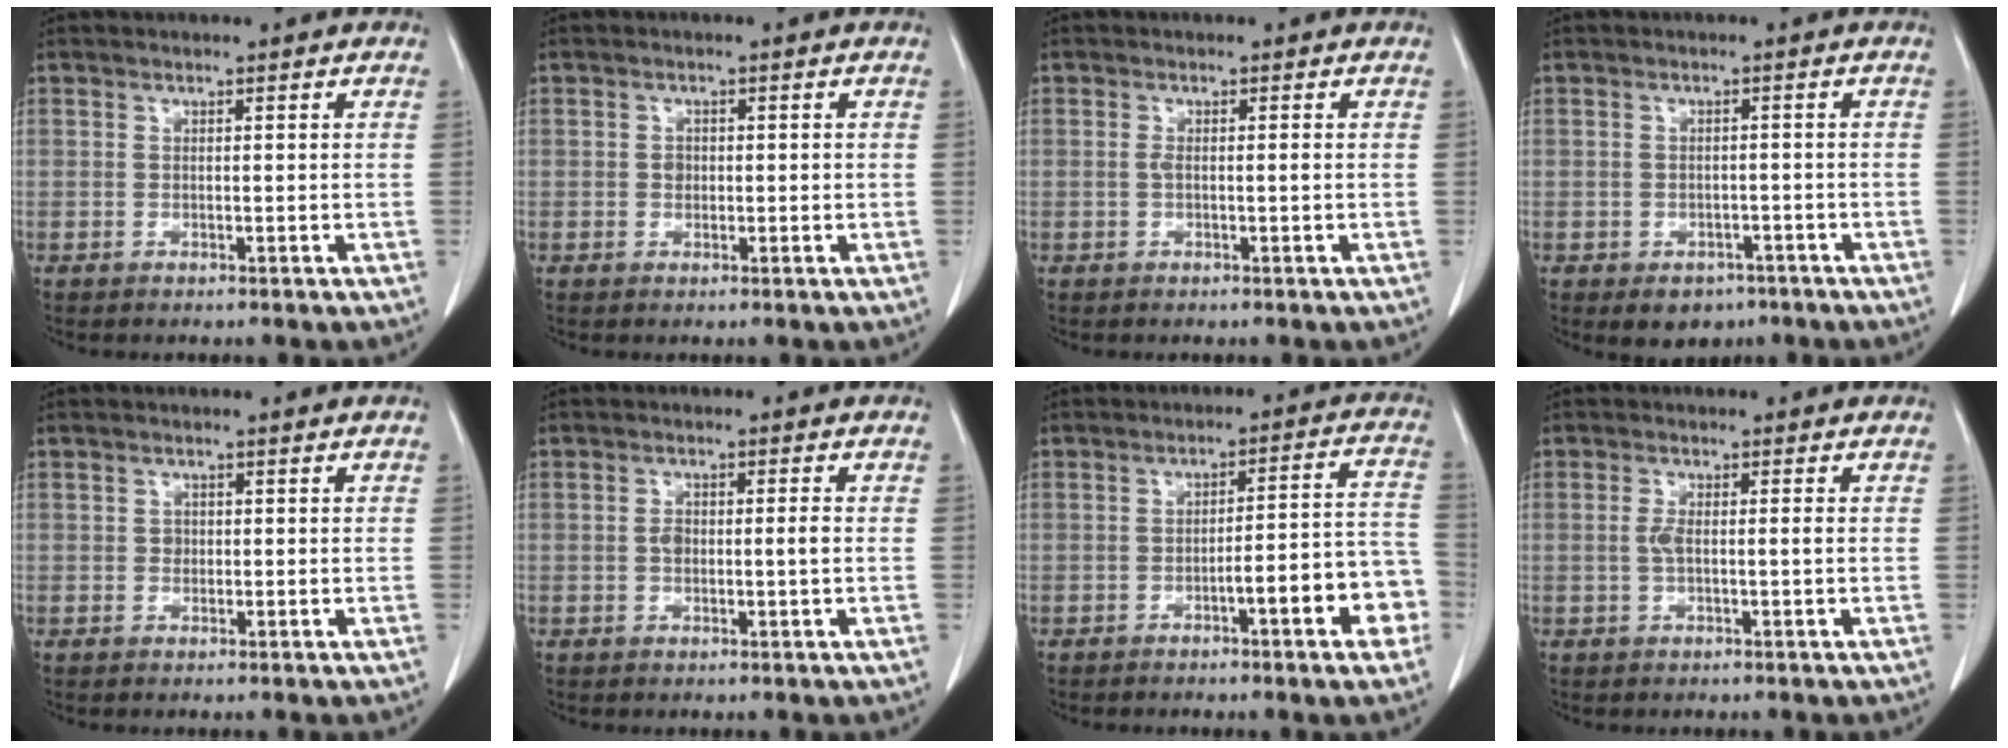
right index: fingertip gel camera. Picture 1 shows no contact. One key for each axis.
{"total": 1.3, "fx": -0.1, "fy": 1.1, "fz": 0.7, "tx": -0.012, "ty": 0.003, "tz": -0.001}
{"total": 1.1, "fx": -0.2, "fy": 0.1, "fz": 1.1, "tx": -0.022, "ty": 0.000, "tz": -0.002}
{"total": 4.1, "fx": -2.6, "fy": 2.8, "fz": 1.4, "tx": -0.012, "ty": 0.005, "tz": -0.026}
{"total": 0.9, "fx": 0.0, "fy": 0.8, "fz": 0.4, "tx": -0.003, "ty": 0.003, "tz": 0.000}
{"total": 3.0, "fx": -0.2, "fy": 0.9, "fz": 2.9, "tx": -0.054, "ty": 0.004, "tz": -0.001}
{"total": 9.8, "fx": -4.1, "fy": 1.4, "fz": 8.8, "tx": -0.100, "ty": 0.032, "tz": -0.051}
{"total": 2.2, "fx": -0.2, "fy": 0.3, "fz": 2.2, "tx": -0.047, "ty": 0.001, "tz": -0.004}